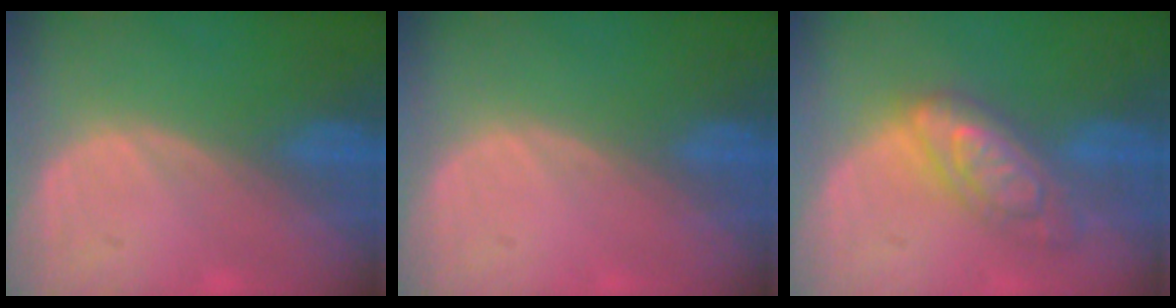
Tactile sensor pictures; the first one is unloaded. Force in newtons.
{"total": 0.0}
{"total": 7.1, "press": 7.1, "slide": 0.4}